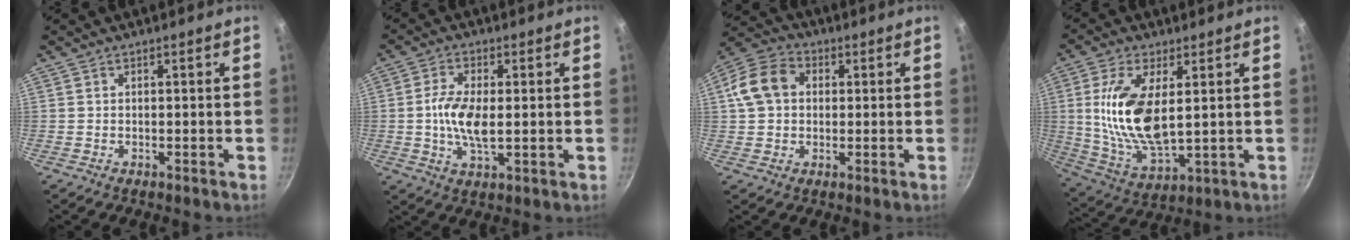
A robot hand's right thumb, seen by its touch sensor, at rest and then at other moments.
{"total": 8.3, "force": [0.1, 3.6, 7.5], "torque": [-0.154, -0.006, 0.001]}
{"total": 10.2, "force": [1.7, 7.9, 6.2], "torque": [-0.116, 0.024, 0.022]}
{"total": 15.6, "force": [2.4, 7.1, 13.7], "torque": [-0.274, -0.020, 0.060]}